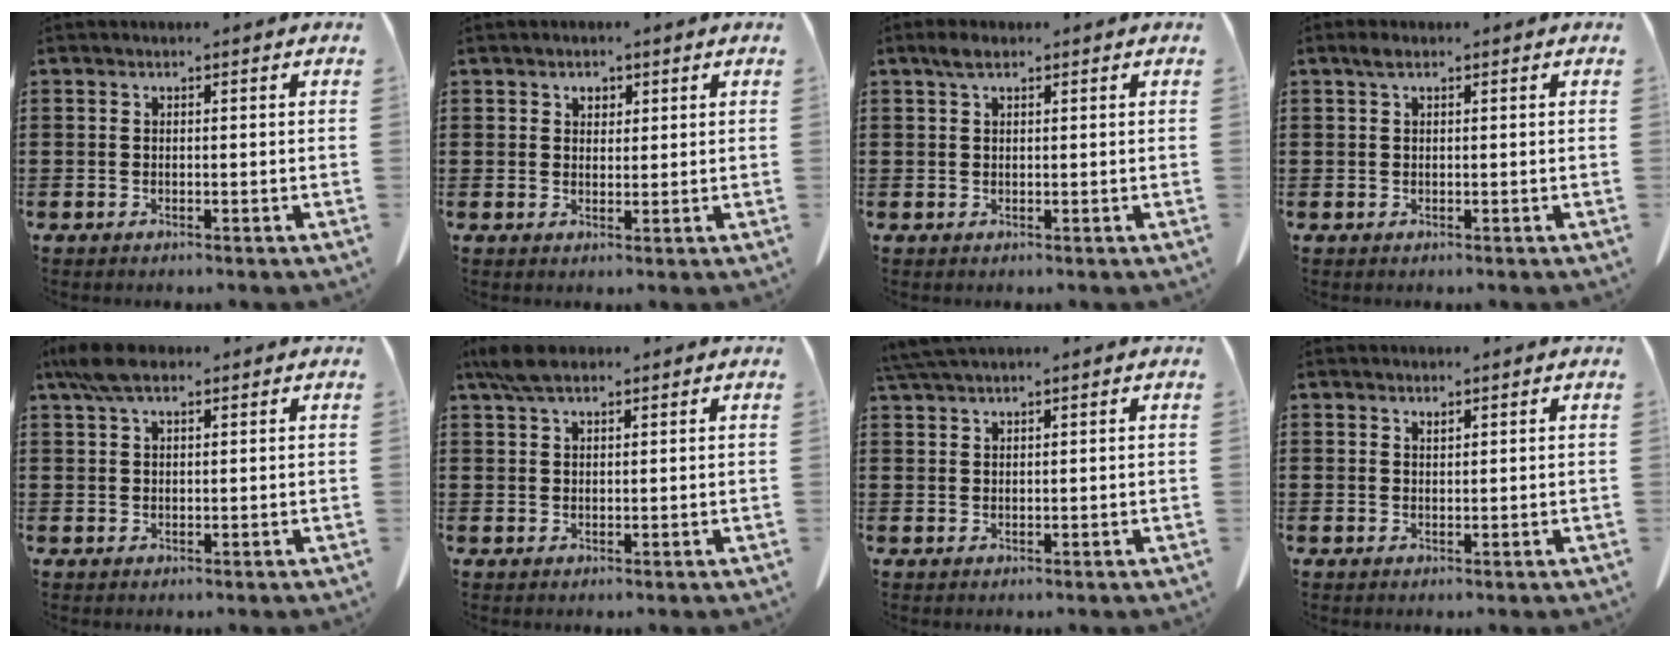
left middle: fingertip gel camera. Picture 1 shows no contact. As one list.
[{"total": 1.7, "force": [1.2, 1.0, 0.6], "torque": [-0.007, -0.001, 0.021]}, {"total": 1.9, "force": [1.1, 0.9, 1.3], "torque": [-0.031, 0.004, 0.021]}, {"total": 1.2, "force": [0.5, 0.6, 0.9], "torque": [-0.022, 0.001, 0.011]}, {"total": 4.5, "force": [2.7, 1.5, 3.2], "torque": [-0.071, 0.003, 0.052]}, {"total": 4.0, "force": [2.8, 1.3, 2.5], "torque": [-0.058, 0.004, 0.054]}, {"total": 2.7, "force": [2.3, 0.0, 1.4], "torque": [-0.034, -0.001, 0.045]}, {"total": 1.0, "force": [0.9, 0.2, 0.2], "torque": [-0.007, -0.003, 0.020]}]